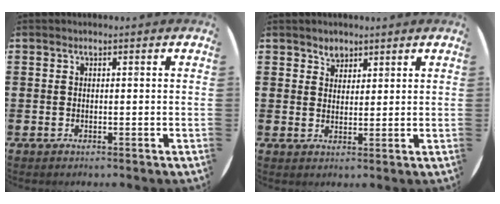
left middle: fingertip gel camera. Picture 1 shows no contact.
{"total": 2.3, "force": [2.0, 1.2, 0.0], "torque": [0.005, 0.001, 0.037]}